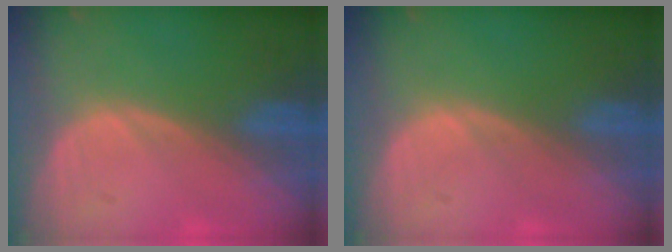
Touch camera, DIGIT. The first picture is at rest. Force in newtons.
{"total": 0.0}